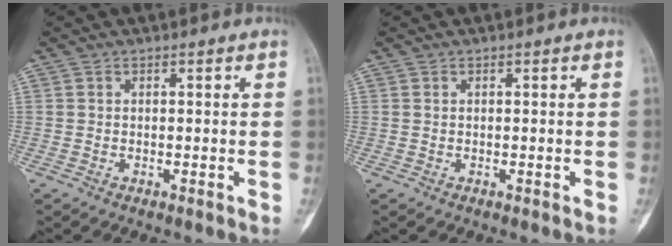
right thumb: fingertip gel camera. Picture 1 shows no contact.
{"total": 0.0}